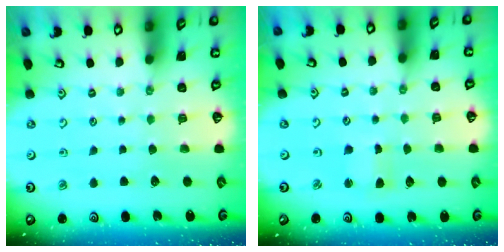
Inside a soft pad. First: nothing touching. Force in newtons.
{"total": 1.7, "press": 1.6, "slide": 0.2}